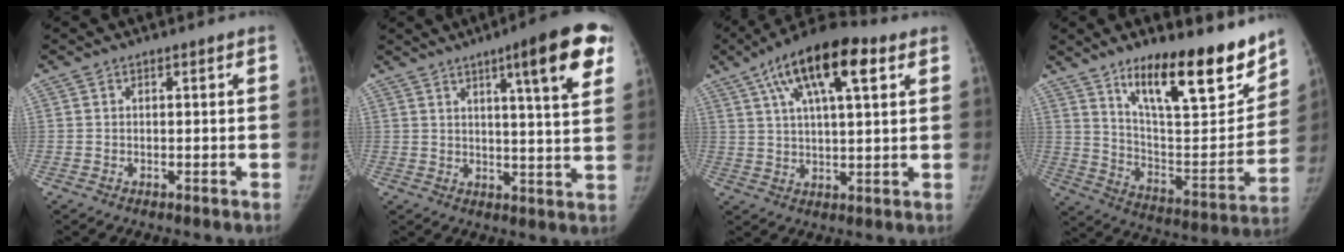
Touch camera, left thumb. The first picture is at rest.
{"total": 14.6, "force": [7.3, 2.0, 12.5], "torque": [-0.153, -0.026, 0.096]}
{"total": 15.9, "force": [7.4, 5.5, 12.9], "torque": [-0.203, 0.000, 0.118]}
{"total": 23.8, "force": [16.0, 7.1, 16.2], "torque": [-0.199, -0.090, 0.258]}